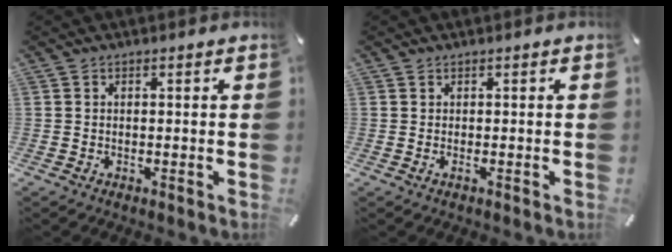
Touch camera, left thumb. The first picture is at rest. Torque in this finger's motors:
{"motor_torque": [-0.34, -0.06, -0.05, 0.00, 0.01]}